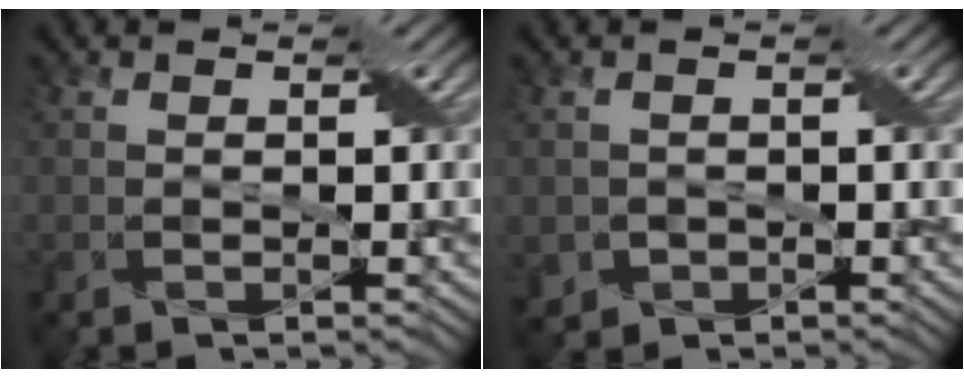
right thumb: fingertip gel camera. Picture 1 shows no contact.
{"total": 2.1, "force": [-0.9, 1.9, 0.2], "torque": [-0.012, -0.012, -0.018]}